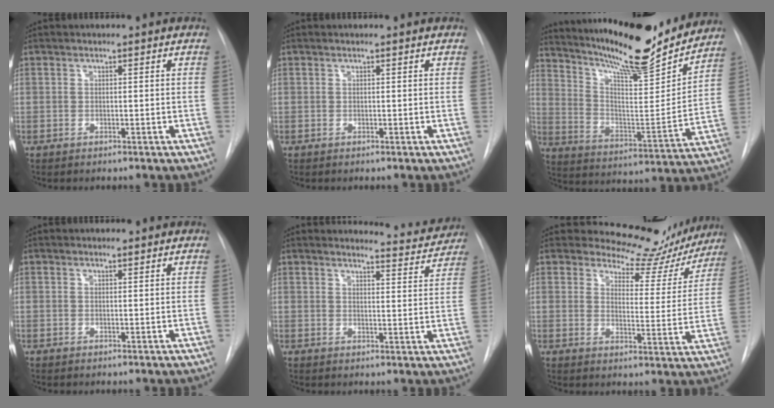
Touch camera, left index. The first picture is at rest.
{"total": 1.2, "force": [1.2, 0.0, 0.1], "torque": [-0.009, 0.006, 0.015]}
{"total": 22.2, "force": [19.6, 3.1, 9.9], "torque": [-0.175, -0.030, 0.292]}
{"total": 1.8, "force": [1.7, 0.3, 0.3], "torque": [-0.010, 0.007, 0.024]}
{"total": 7.5, "force": [7.4, 0.5, 0.0], "torque": [0.003, -0.024, 0.081]}
{"total": 13.0, "force": [11.9, 4.8, 2.1], "torque": [-0.008, -0.029, 0.128]}